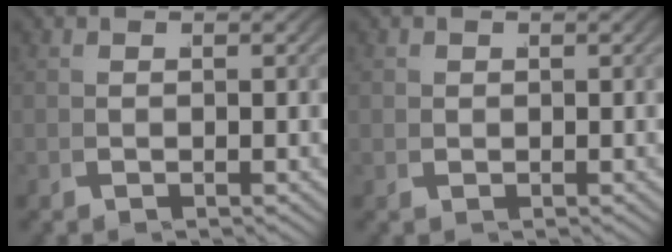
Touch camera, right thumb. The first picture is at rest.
{"total": 0.9, "force": [0.4, 0.8, 0.1], "torque": [-0.007, -0.004, 0.008]}